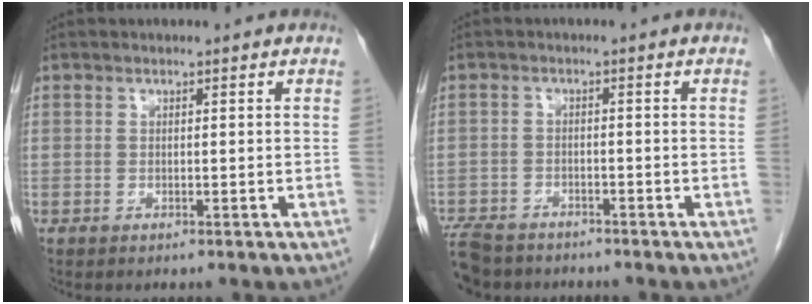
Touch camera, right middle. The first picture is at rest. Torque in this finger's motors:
{"motor_torque": [1.17, -0.97, 0.21, 0.07]}